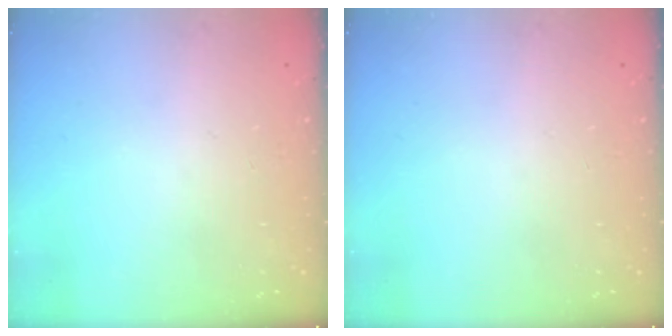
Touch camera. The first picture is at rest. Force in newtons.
{"total": 0.0}